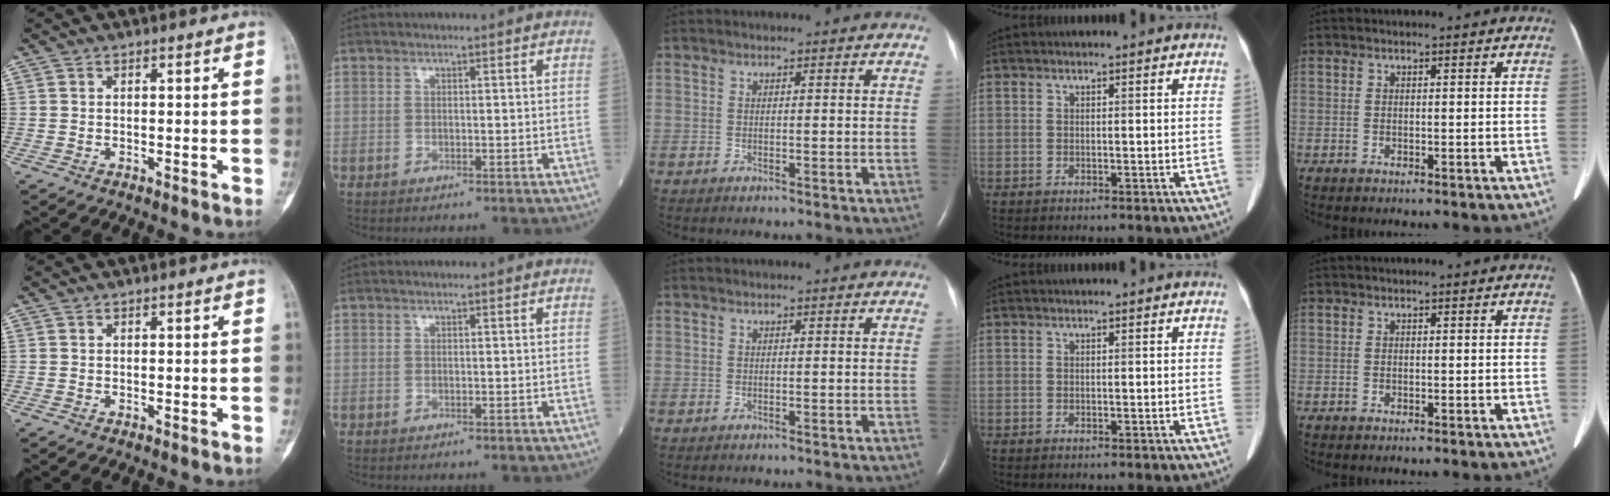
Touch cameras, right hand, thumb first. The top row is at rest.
{}